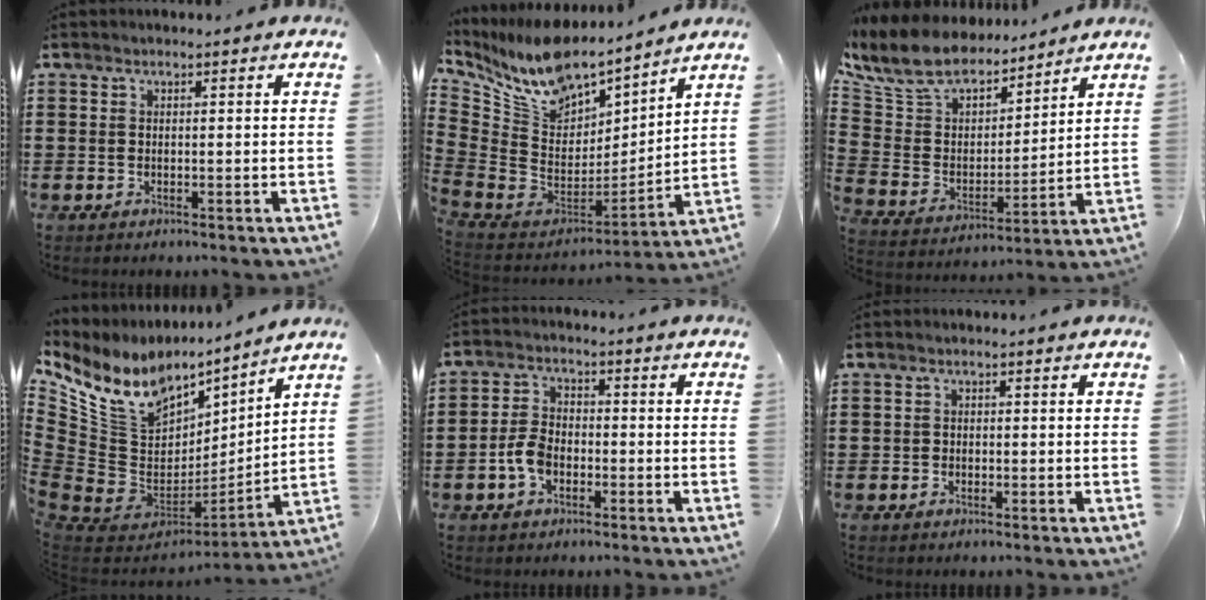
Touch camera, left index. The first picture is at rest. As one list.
[{"total": 10.2, "force": [8.8, 4.0, 3.4], "torque": [-0.125, -0.069, 0.158]}, {"total": 10.1, "force": [8.9, 3.9, 2.6], "torque": [-0.099, -0.054, 0.163]}, {"total": 12.2, "force": [6.2, 8.6, 5.9], "torque": [-0.163, -0.045, 0.115]}, {"total": 4.7, "force": [-1.7, 2.9, 3.3], "torque": [-0.085, 0.000, -0.039]}, {"total": 0.8, "force": [-0.4, 0.7, 0.1], "torque": [-0.004, 0.001, -0.009]}]